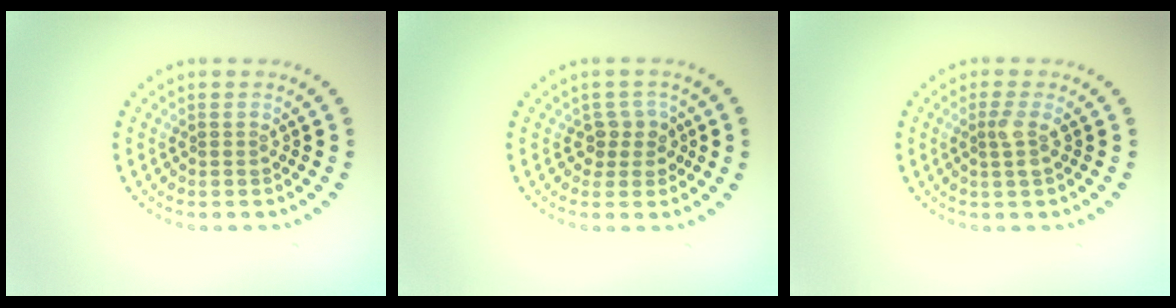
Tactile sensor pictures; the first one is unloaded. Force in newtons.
{"total": 2.1, "press": 1.8, "slide": 1.2}
{"total": 1.5, "press": 1.2, "slide": 0.9}